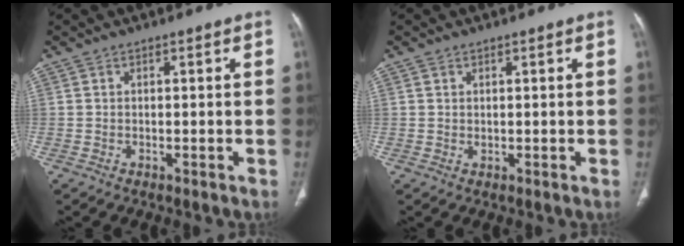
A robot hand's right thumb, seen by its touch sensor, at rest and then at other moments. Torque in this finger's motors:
{"motor_torque": [-0.14, 0.04, -0.03, -0.11, 0.00]}